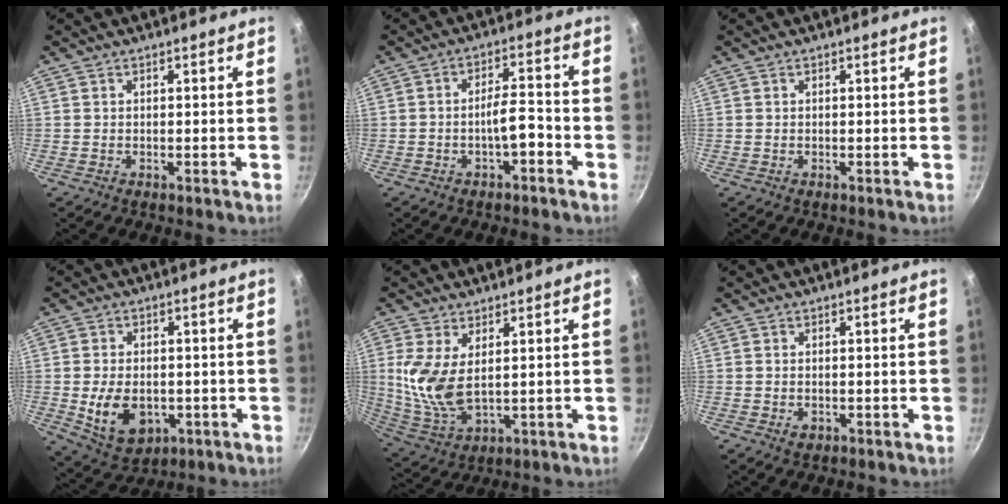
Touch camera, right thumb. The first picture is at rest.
{"total": 5.5, "force": [-2.6, 1.9, 4.4], "torque": [-0.064, 0.033, -0.040]}
{"total": 0.0}
{"total": 10.8, "force": [-2.0, 7.3, 7.7], "torque": [-0.118, -0.004, -0.018]}
{"total": 10.3, "force": [2.5, 5.2, 8.5], "torque": [-0.173, -0.021, 0.061]}
{"total": 1.7, "force": [-0.5, 1.2, 1.0], "torque": [-0.017, -0.001, -0.007]}